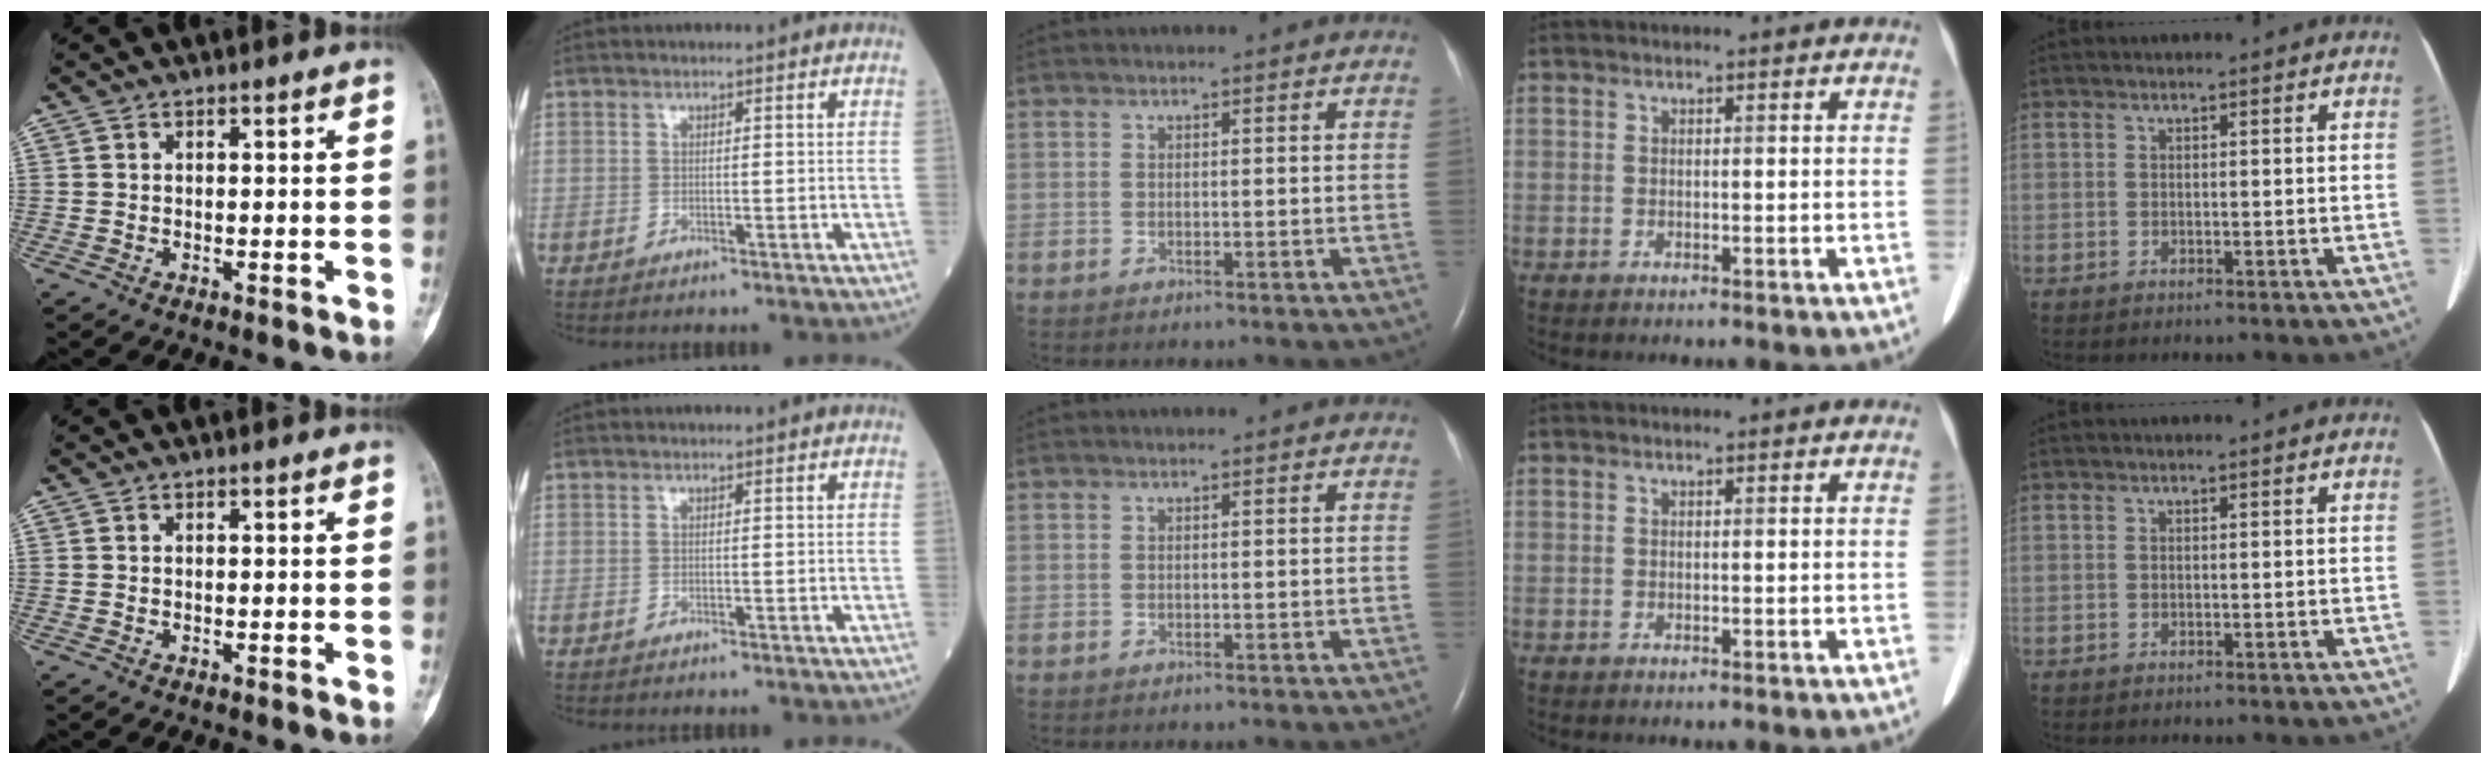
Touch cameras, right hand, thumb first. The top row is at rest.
{}